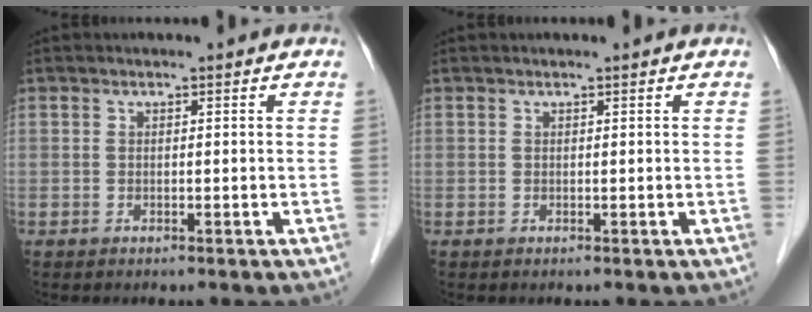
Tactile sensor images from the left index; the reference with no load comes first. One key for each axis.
{"total": 0.0}